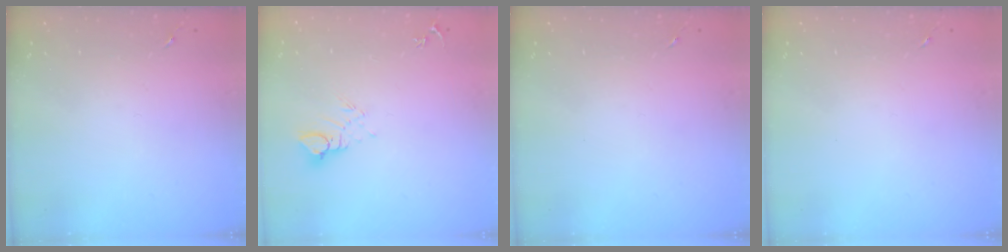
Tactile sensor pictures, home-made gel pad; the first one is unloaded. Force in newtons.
{"total": 6.7, "press": 6.7, "slide": 0.4}
{"total": 0.0}
{"total": 0.0}